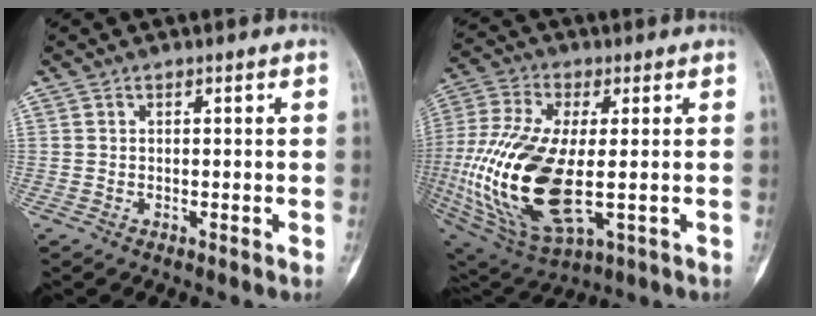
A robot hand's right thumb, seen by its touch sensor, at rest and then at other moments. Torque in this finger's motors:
{"motor_torque": [2.71, 2.29, 1.28, -1.49, 0.59]}